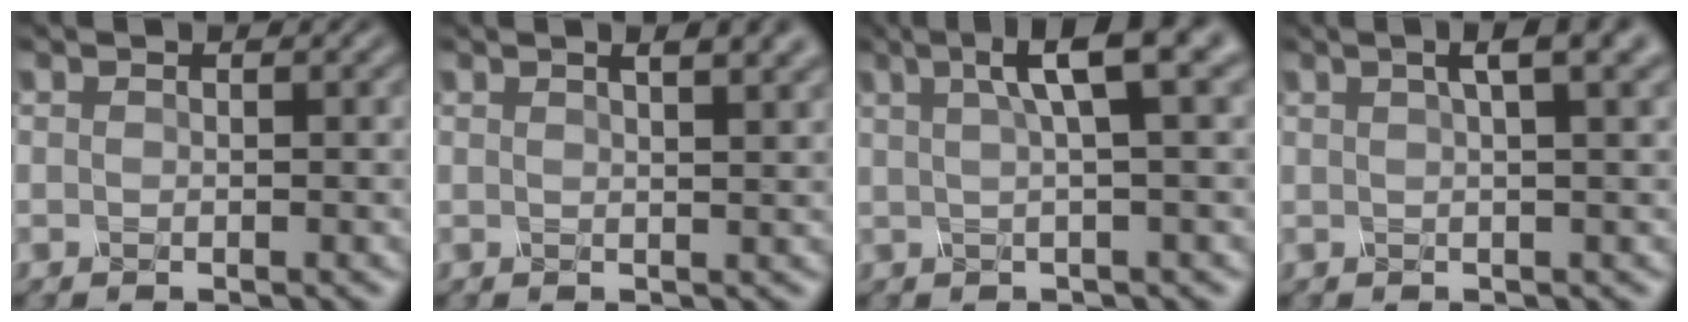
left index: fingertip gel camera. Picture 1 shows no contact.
{"total": 5.0, "force": [2.8, 2.1, 3.6], "torque": [-0.016, 0.025, 0.005]}
{"total": 5.9, "force": [2.2, 1.2, 5.3], "torque": [-0.069, 0.015, 0.025]}
{"total": 4.8, "force": [2.4, 1.4, 3.9], "torque": [-0.041, 0.017, 0.017]}